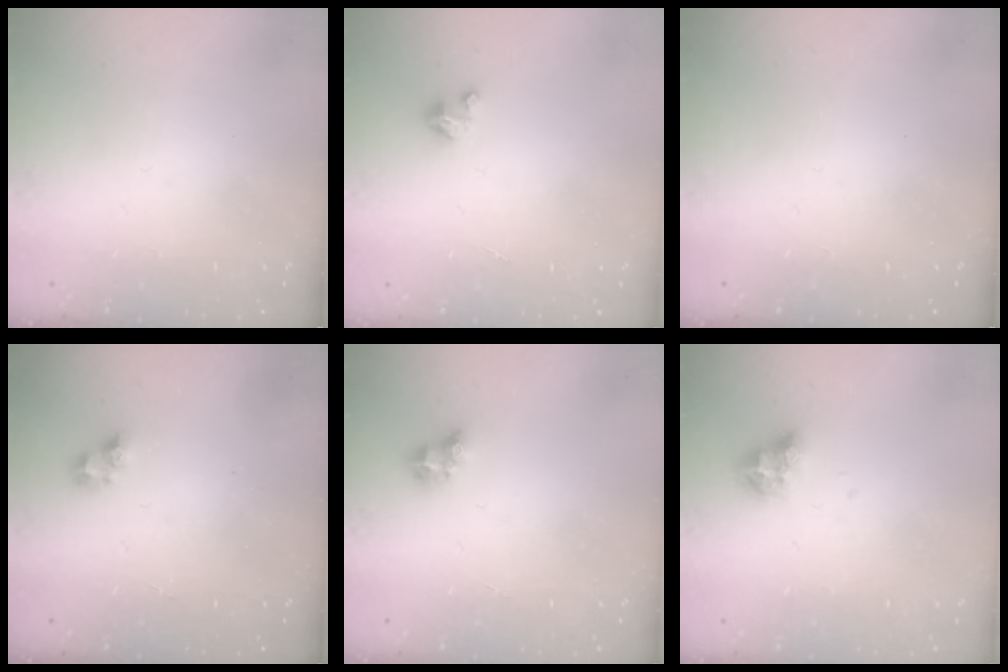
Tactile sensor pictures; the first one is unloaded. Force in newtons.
{"total": 2.7, "press": 2.7, "slide": 0.1}
{"total": 0.0}
{"total": 3.8, "press": 3.8, "slide": 0.4}
{"total": 3.6, "press": 3.4, "slide": 1.1}
{"total": 6.7, "press": 6.7, "slide": 0.2}